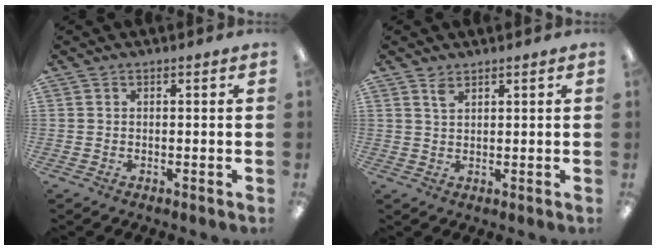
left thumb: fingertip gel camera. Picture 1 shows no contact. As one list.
[{"total": 2.4, "force": [1.9, 1.1, 1.0], "torque": [-0.017, -0.006, 0.034]}]